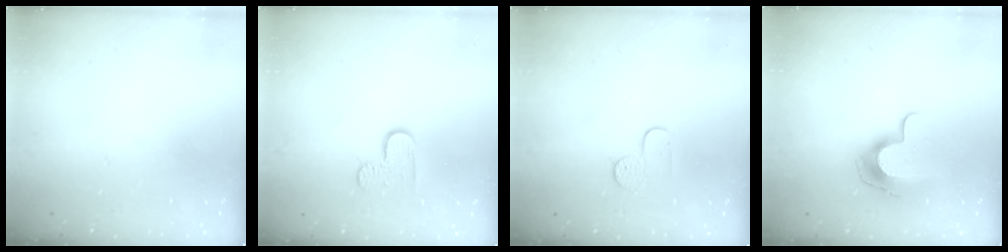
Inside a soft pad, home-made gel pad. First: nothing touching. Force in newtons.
{"total": 6.6, "press": 6.5, "slide": 0.6}
{"total": 5.3, "press": 5.3, "slide": 0.5}
{"total": 11.2, "press": 11.2, "slide": 0.7}